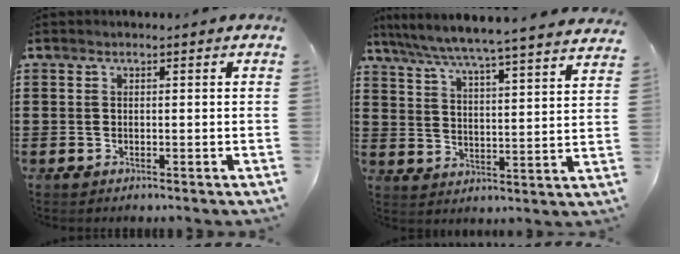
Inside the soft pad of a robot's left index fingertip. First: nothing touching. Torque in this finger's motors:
{"motor_torque": [1.07, -1.07, 0.14, -0.04]}